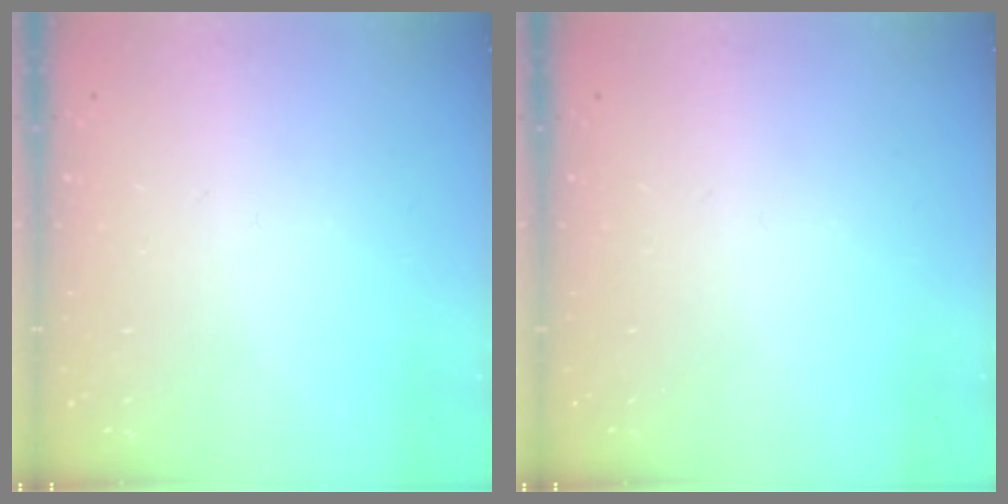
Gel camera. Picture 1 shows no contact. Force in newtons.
{"total": 0.0}